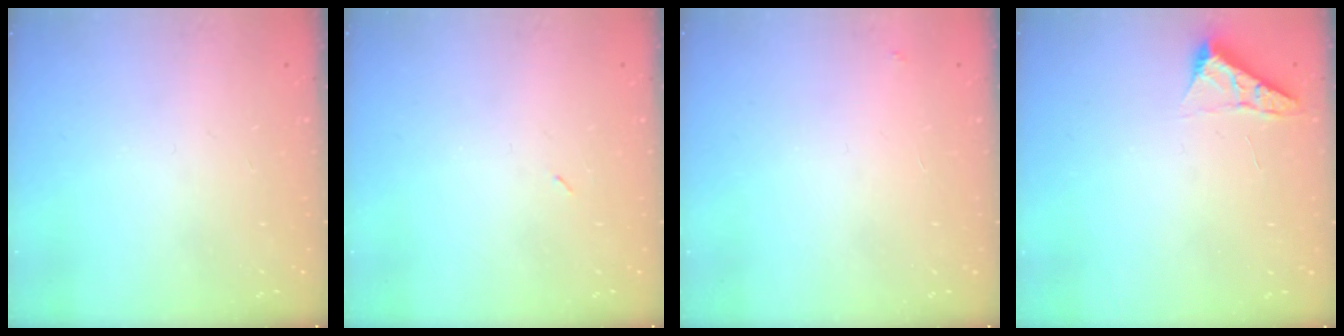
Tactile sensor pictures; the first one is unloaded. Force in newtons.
{"total": 2.2, "press": 2.1, "slide": 0.9}
{"total": 3.8, "press": 3.8, "slide": 0.2}
{"total": 4.0, "press": 4.0, "slide": 0.5}